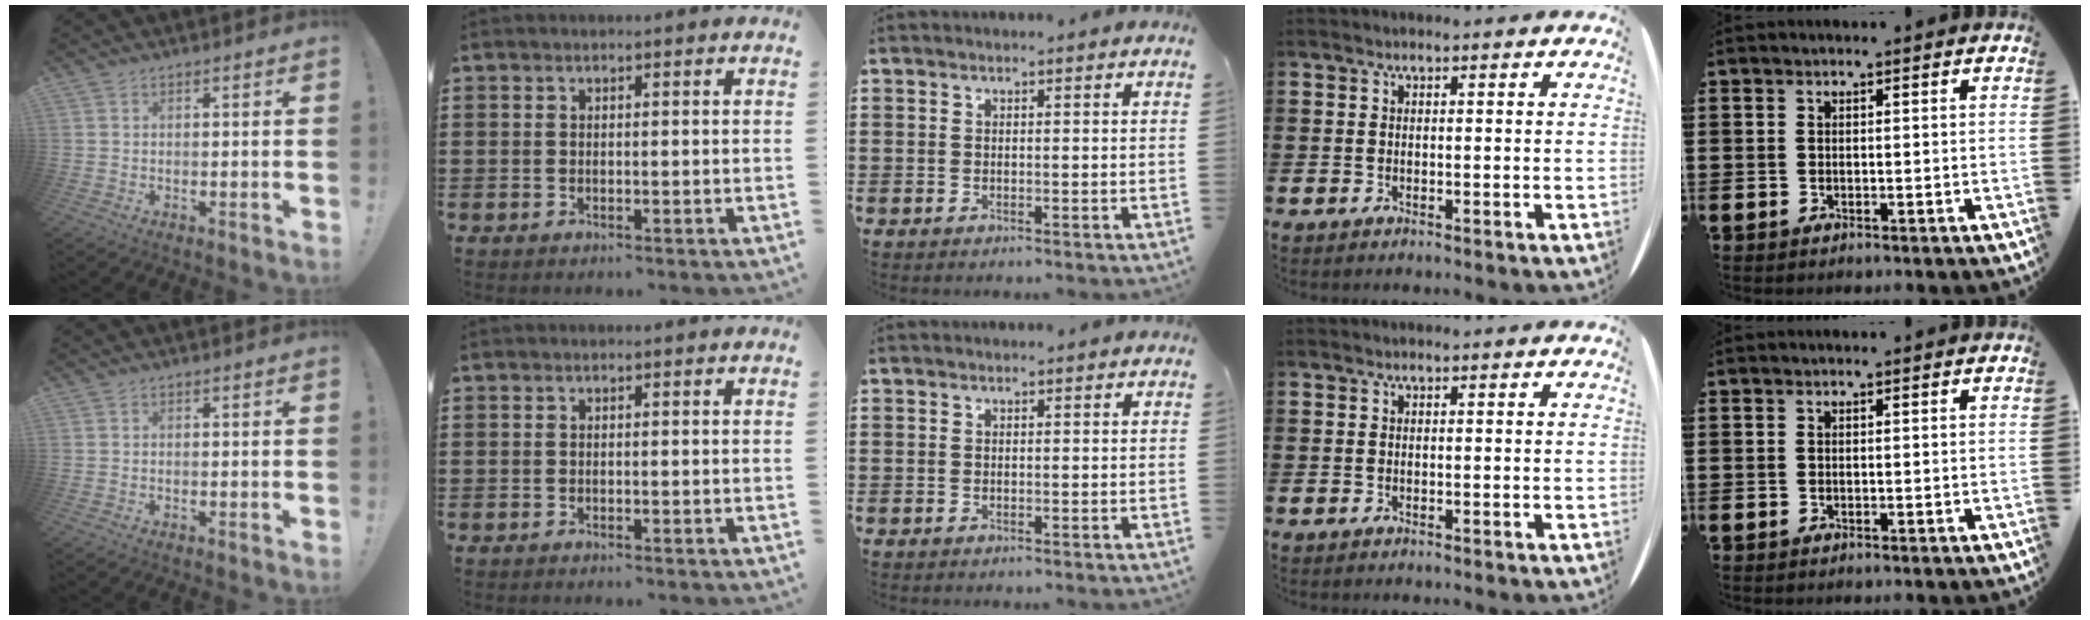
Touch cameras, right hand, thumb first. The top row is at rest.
{}